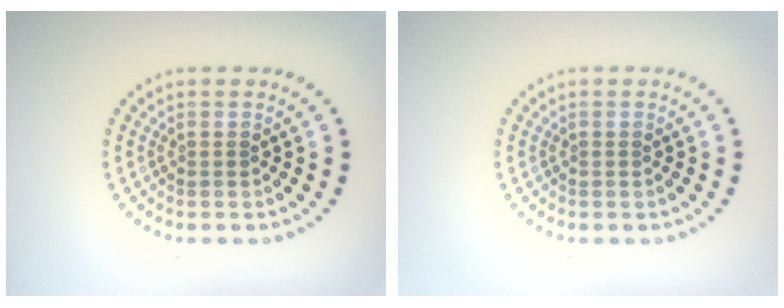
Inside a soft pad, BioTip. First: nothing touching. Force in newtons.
{"total": 0.0}